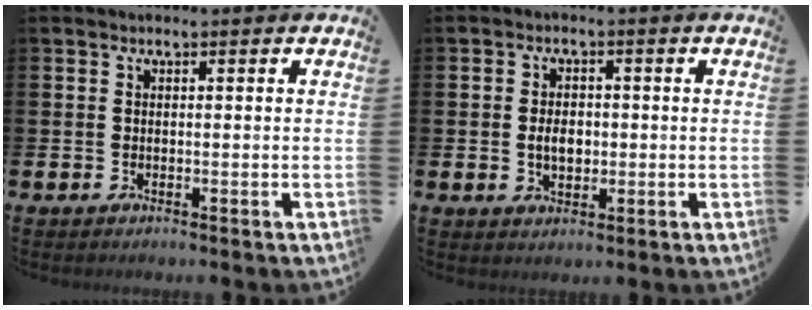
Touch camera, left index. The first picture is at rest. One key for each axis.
{"total": 3.4, "fx": -0.1, "fy": 2.4, "fz": 2.5, "tx": -0.025, "ty": -0.002, "tz": -0.010}